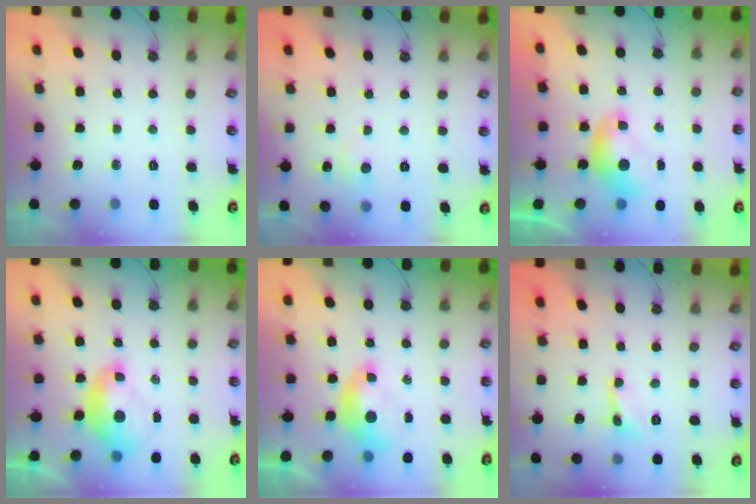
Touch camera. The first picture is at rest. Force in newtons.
{"total": 0.8, "press": 0.5, "slide": 0.6}
{"total": 0.0}
{"total": 2.1, "press": 2.0, "slide": 0.7}
{"total": 1.7, "press": 1.6, "slide": 0.6}
{"total": 1.6, "press": 1.5, "slide": 0.4}